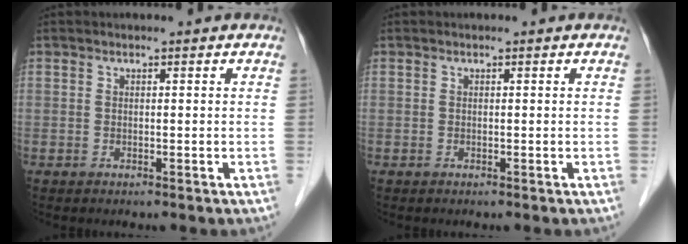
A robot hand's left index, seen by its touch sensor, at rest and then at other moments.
{"total": 0.0}